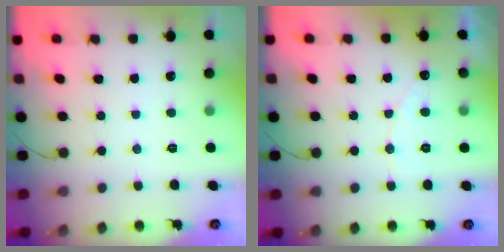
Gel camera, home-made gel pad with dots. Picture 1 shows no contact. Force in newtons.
{"total": 3.8, "press": 3.8, "slide": 0.1}